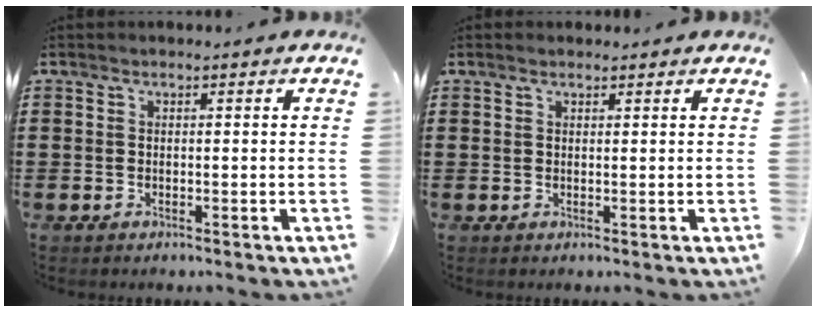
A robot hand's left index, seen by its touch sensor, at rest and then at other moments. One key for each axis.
{"total": 0.8, "fx": 0.8, "fy": 0.1, "fz": 0.3, "tx": -0.005, "ty": 0.000, "tz": 0.015}